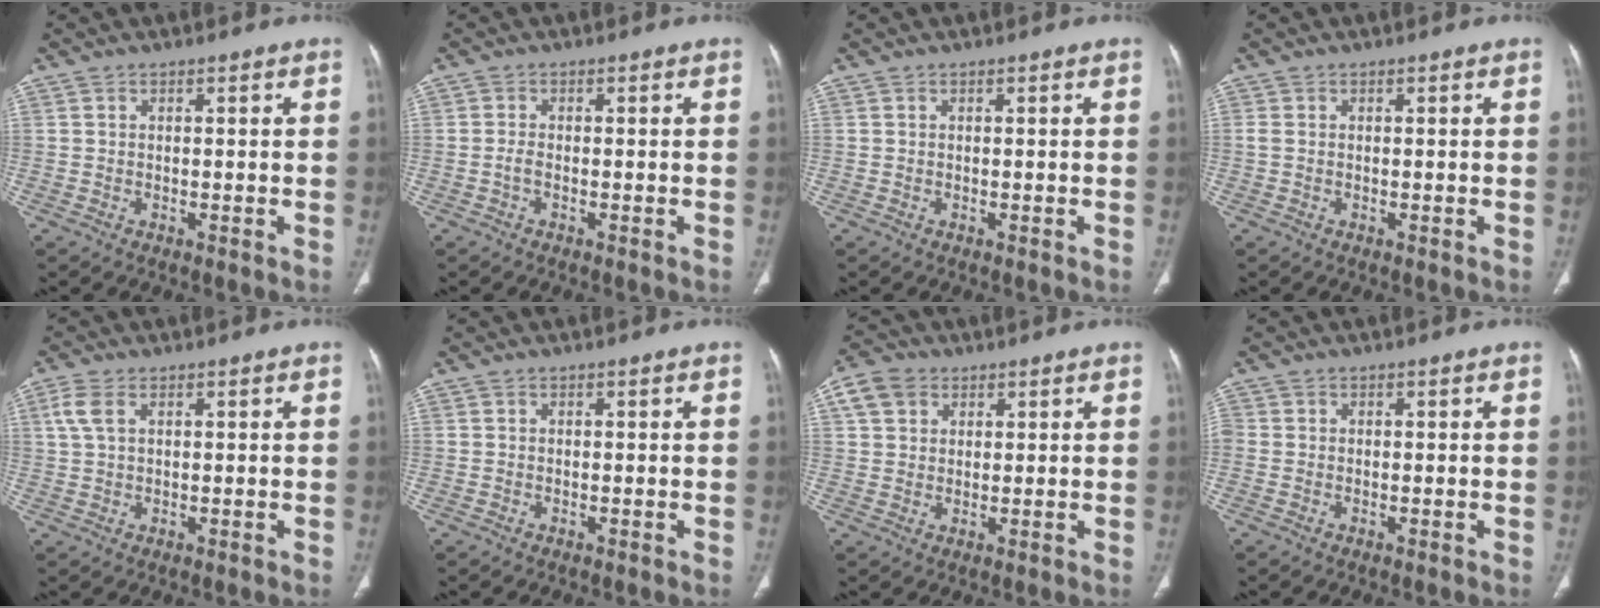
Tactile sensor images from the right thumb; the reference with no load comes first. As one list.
[{"total": 1.2, "force": [-0.5, 0.5, 1.0], "torque": [-0.023, 0.000, -0.012]}, {"total": 0.0}, {"total": 0.7, "force": [0.0, 0.4, 0.5], "torque": [-0.015, -0.001, 0.000]}, {"total": 3.8, "force": [1.4, 2.1, 2.9], "torque": [-0.078, 0.013, 0.033]}, {"total": 0.0}, {"total": 6.0, "force": [2.6, 4.7, 2.7], "torque": [-0.039, 0.007, 0.048]}, {"total": 0.9, "force": [-0.3, 0.5, 0.7], "torque": [-0.026, -0.001, -0.010]}]